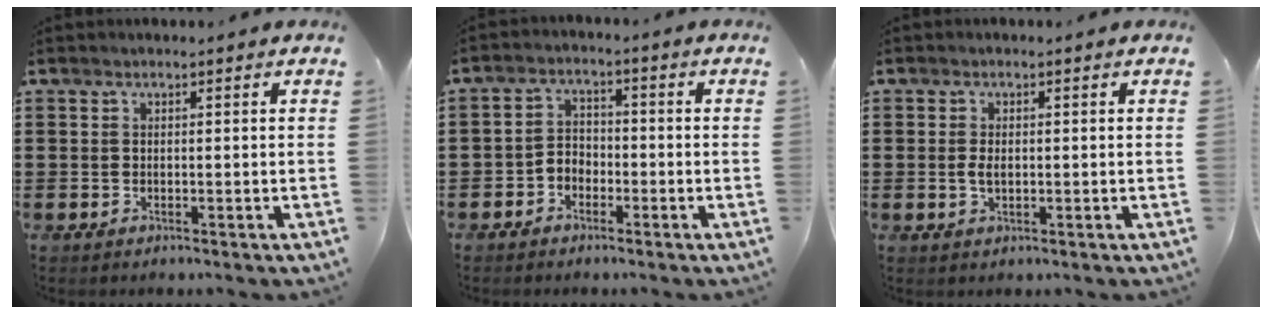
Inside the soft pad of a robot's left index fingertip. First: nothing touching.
{"total": 2.9, "force": [-2.3, 1.7, 0.6], "torque": [-0.019, 0.007, -0.051]}
{"total": 2.1, "force": [0.0, 1.0, 1.8], "torque": [-0.045, 0.001, -0.004]}